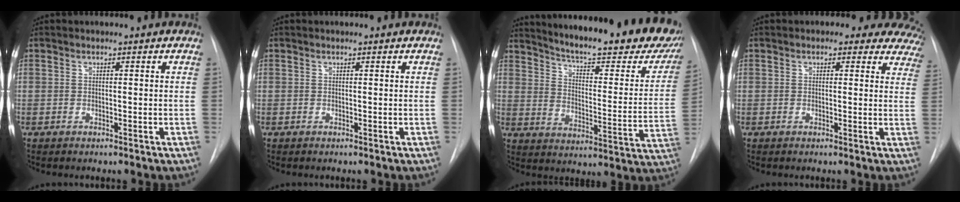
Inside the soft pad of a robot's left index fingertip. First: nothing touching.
{"total": 0.6, "force": [-0.6, -0.1, -0.2], "torque": [-0.001, -0.007, -0.013]}
{"total": 27.1, "force": [22.6, 4.7, 14.3], "torque": [-0.209, -0.077, 0.282]}
{"total": 10.7, "force": [9.1, 4.9, 2.6], "torque": [0.009, -0.013, 0.067]}